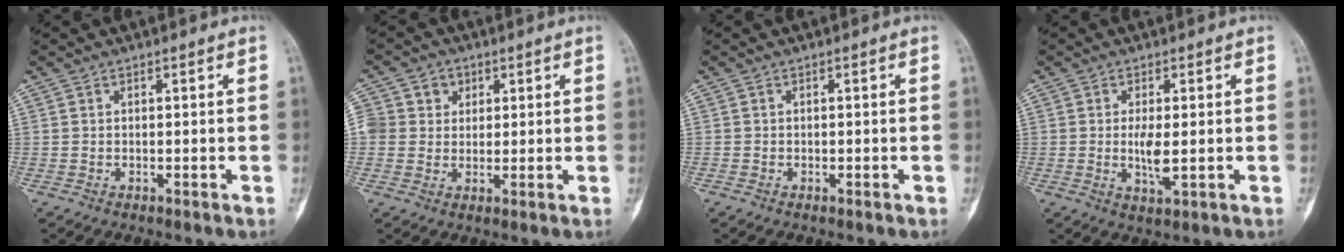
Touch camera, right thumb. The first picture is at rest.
{"total": 6.7, "force": [1.8, 6.2, 1.8], "torque": [-0.001, 0.014, 0.031]}
{"total": 0.0}
{"total": 4.5, "force": [-0.2, 1.3, 4.3], "torque": [-0.090, -0.014, -0.003]}